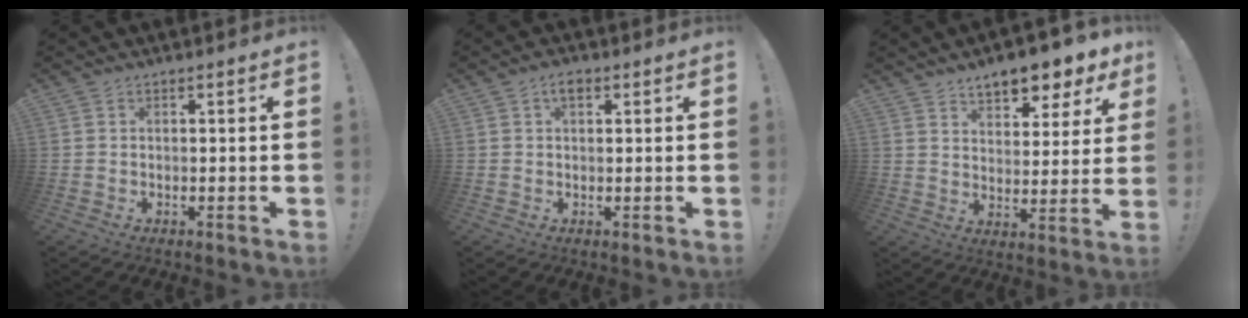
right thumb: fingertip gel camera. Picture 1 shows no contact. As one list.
[{"total": 2.8, "force": [1.3, 1.4, 2.1], "torque": [-0.036, 0.004, 0.020]}, {"total": 9.9, "force": [7.6, 3.7, 5.3], "torque": [-0.077, -0.051, 0.132]}]